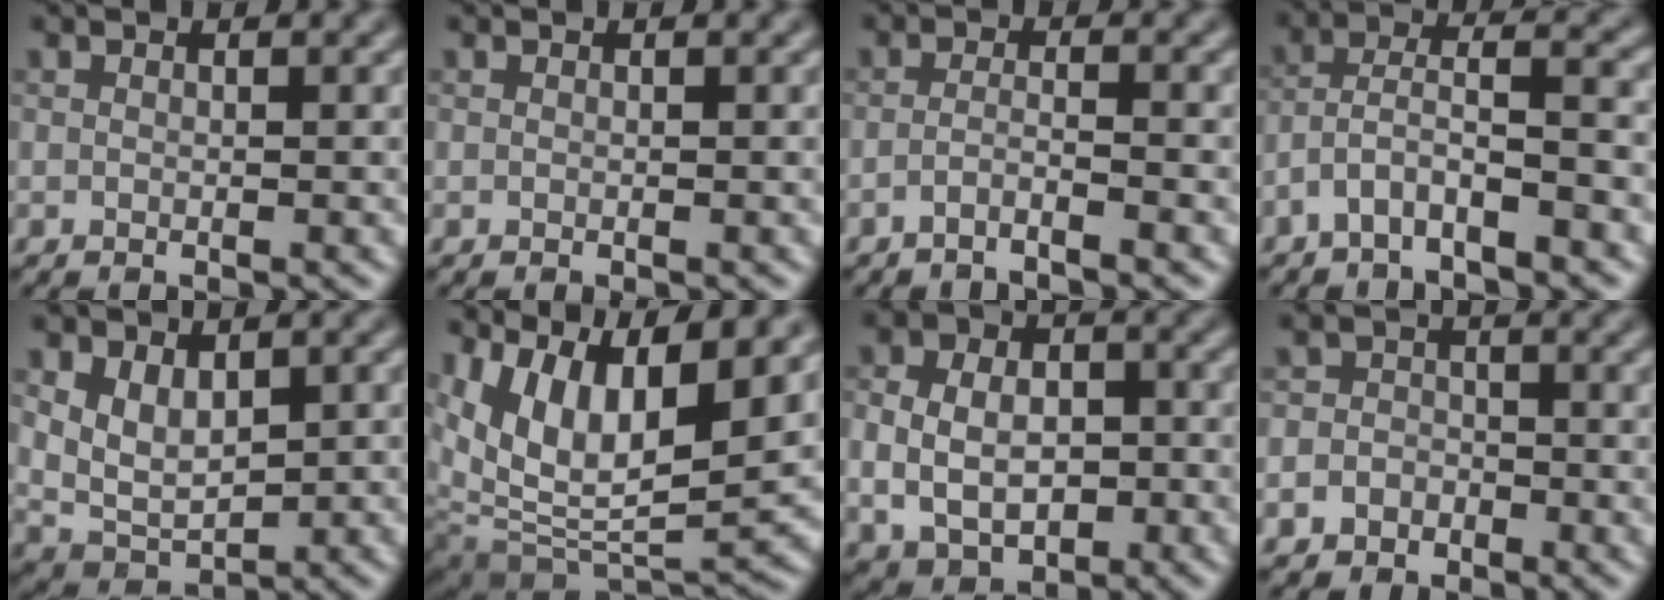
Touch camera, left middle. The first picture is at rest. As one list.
[{"total": 0.0}, {"total": 1.5, "force": [-1.2, 0.1, 1.0], "torque": [-0.016, 0.001, -0.030]}, {"total": 4.0, "force": [-2.3, 1.2, 3.1], "torque": [-0.065, 0.012, -0.052]}, {"total": 4.6, "force": [0.8, 3.0, 3.3], "torque": [-0.062, -0.007, 0.023]}, {"total": 10.7, "force": [5.2, 4.5, 8.2], "torque": [-0.164, 0.001, 0.103]}, {"total": 8.0, "force": [-0.6, 6.3, 4.9], "torque": [-0.077, 0.003, -0.017]}, {"total": 3.6, "force": [-1.7, 3.1, 0.6], "torque": [0.028, 0.002, -0.045]}]